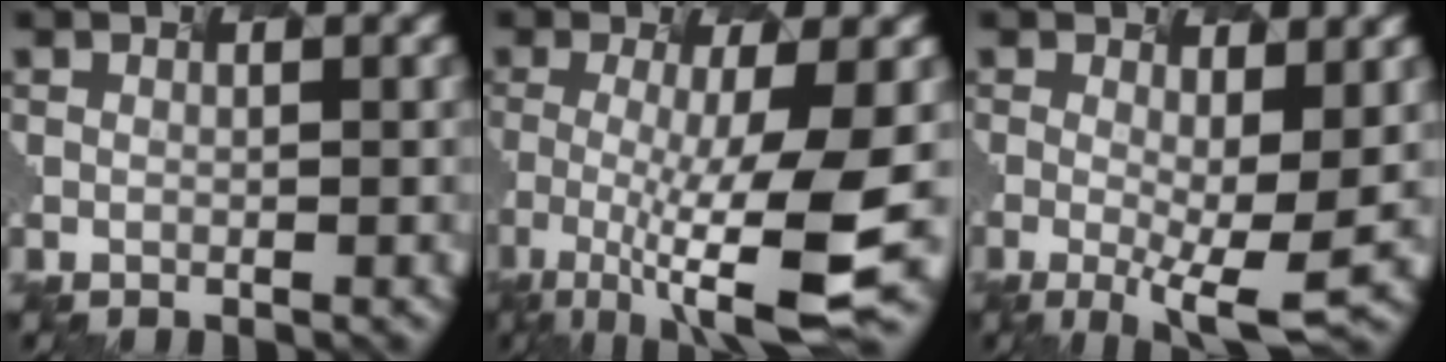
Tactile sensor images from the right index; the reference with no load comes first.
{"total": 7.7, "force": [-3.3, 0.5, 6.9], "torque": [-0.131, -0.015, -0.028]}
{"total": 4.0, "force": [-1.1, 0.0, 3.8], "torque": [-0.072, -0.017, 0.010]}